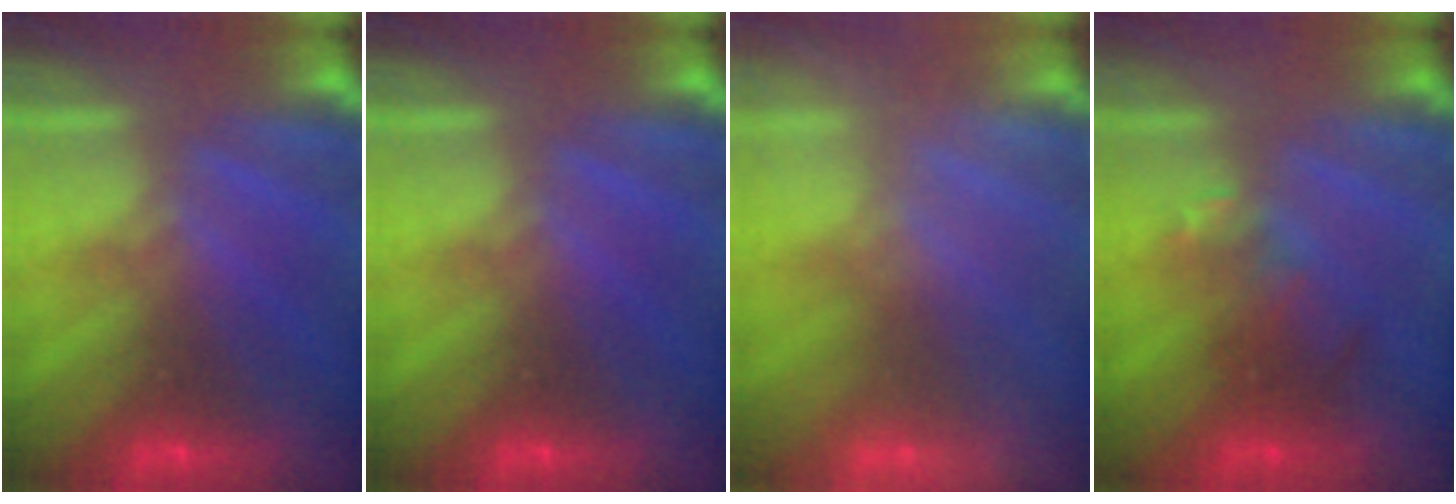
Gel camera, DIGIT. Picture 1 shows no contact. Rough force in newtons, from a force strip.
{"total": 0.0}
{"total": 2.5}
{"total": 2.4}